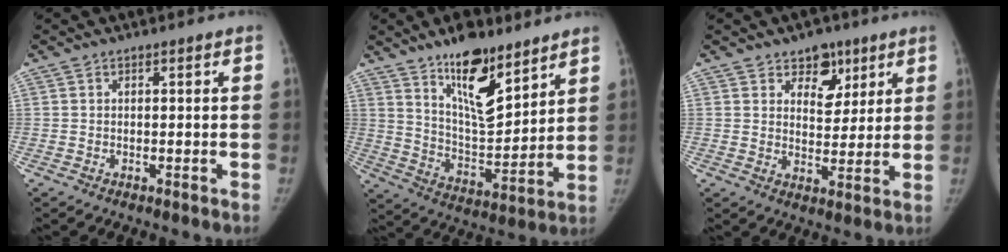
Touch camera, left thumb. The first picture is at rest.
{"total": 15.4, "force": [10.3, 5.9, 9.8], "torque": [-0.127, -0.077, 0.185]}
{"total": 7.6, "force": [4.6, 5.1, 3.3], "torque": [-0.010, -0.024, 0.071]}